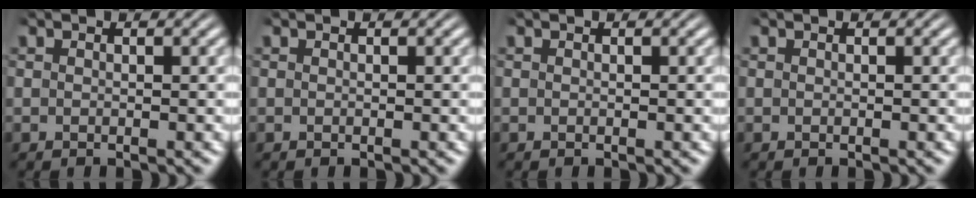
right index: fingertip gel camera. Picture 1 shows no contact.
{"total": 0.0}
{"total": 0.0}
{"total": 0.0}